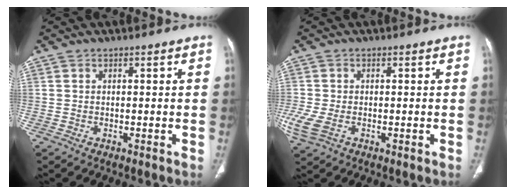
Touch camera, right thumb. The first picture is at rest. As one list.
[{"total": 5.5, "force": [-1.4, 3.3, 4.1], "torque": [-0.115, -0.004, -0.024]}]